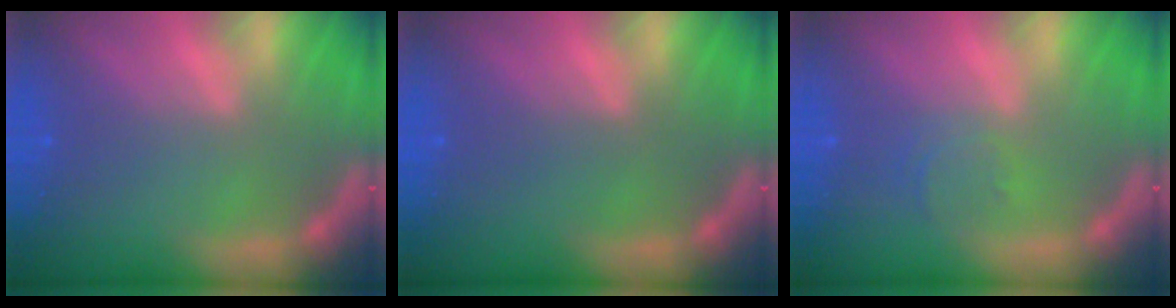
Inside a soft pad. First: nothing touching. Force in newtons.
{"total": 0.0}
{"total": 1.9}